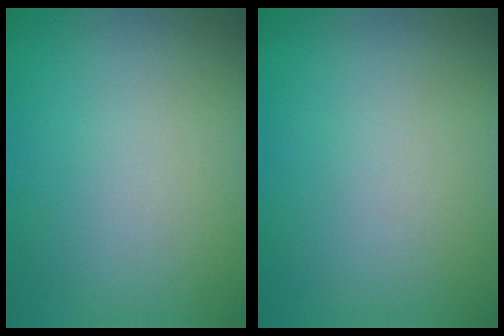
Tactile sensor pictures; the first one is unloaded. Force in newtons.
{"total": 0.0}